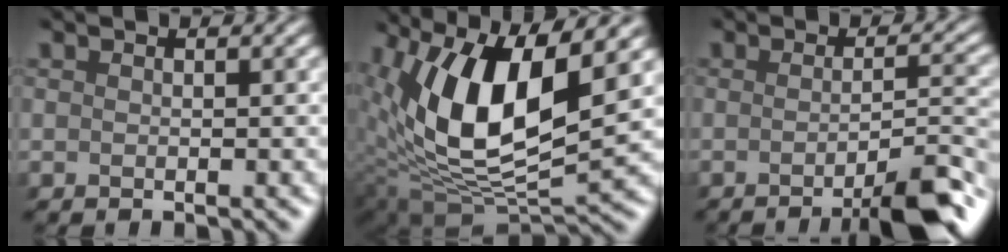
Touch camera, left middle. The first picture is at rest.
{"total": 11.5, "force": [3.5, 4.9, 9.9], "torque": [-0.189, -0.008, 0.066]}
{"total": 6.6, "force": [-3.5, 1.2, 5.5], "torque": [-0.063, 0.005, -0.061]}